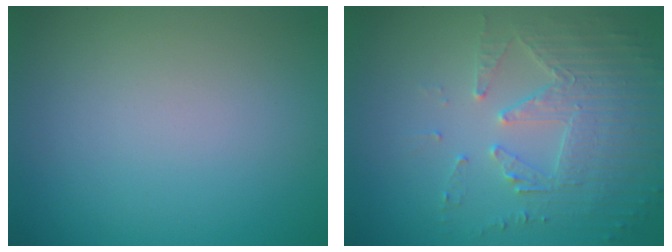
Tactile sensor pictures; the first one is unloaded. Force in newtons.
{"total": 4.2, "press": 3.6, "slide": 2.3}